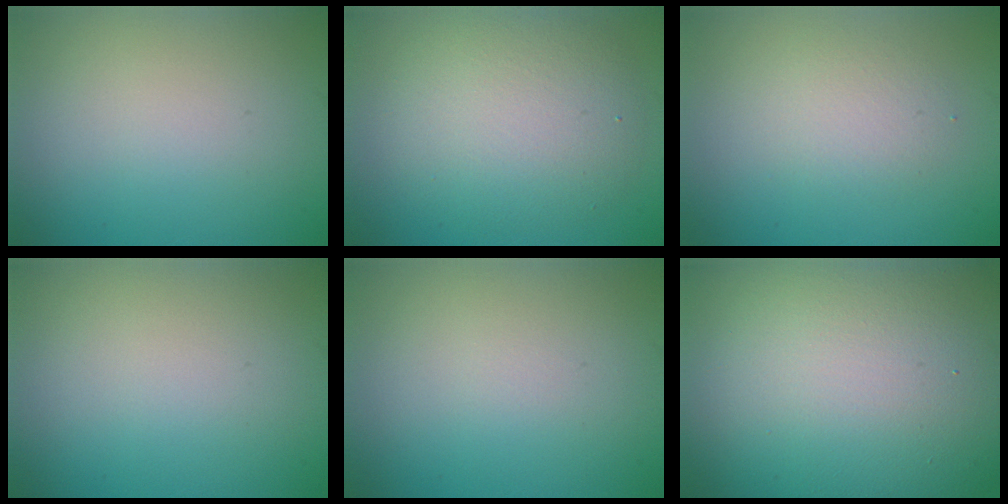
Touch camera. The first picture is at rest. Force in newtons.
{"total": 6.2, "press": 6.2, "slide": 0.2}
{"total": 2.2, "press": 2.2, "slide": 0.1}
{"total": 0.0}
{"total": 0.0}
{"total": 22.1, "press": 22.1, "slide": 1.2}